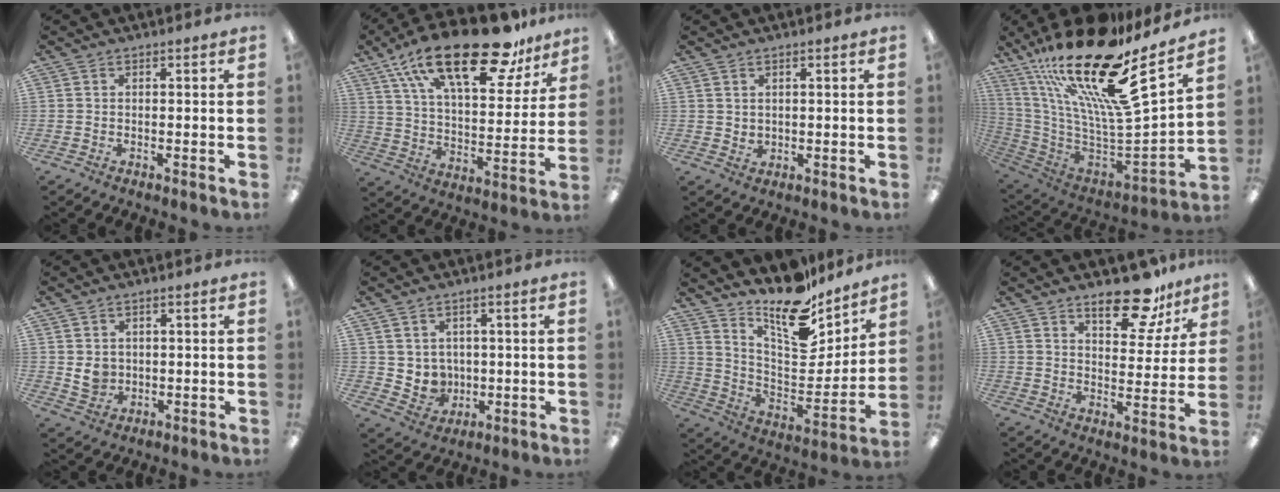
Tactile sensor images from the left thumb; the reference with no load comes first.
{"total": 25.9, "force": [17.3, 9.8, 16.7], "torque": [-0.273, -0.100, 0.291]}
{"total": 1.7, "force": [1.2, 1.1, 0.4], "torque": [-0.002, -0.003, 0.021]}
{"total": 24.3, "force": [15.8, 5.4, 17.8], "torque": [-0.315, -0.131, 0.260]}
{"total": 4.3, "force": [0.8, 3.8, 1.8], "torque": [-0.021, 0.000, 0.016]}
{"total": 4.9, "force": [1.9, 4.5, 0.3], "torque": [-0.017, -0.011, 0.042]}
{"total": 17.1, "force": [14.5, 5.7, 7.2], "torque": [-0.123, -0.128, 0.253]}
{"total": 14.0, "force": [10.1, 5.8, 7.6], "torque": [-0.081, -0.066, 0.170]}